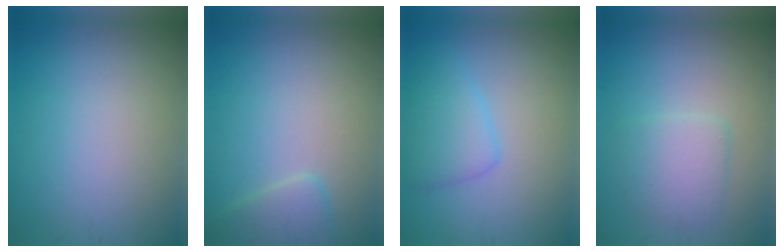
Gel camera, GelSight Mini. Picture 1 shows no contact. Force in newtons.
{"total": 2.1, "press": 2.1, "slide": 0.2}
{"total": 3.1, "press": 3.1, "slide": 0.1}
{"total": 2.9, "press": 2.9, "slide": 0.3}